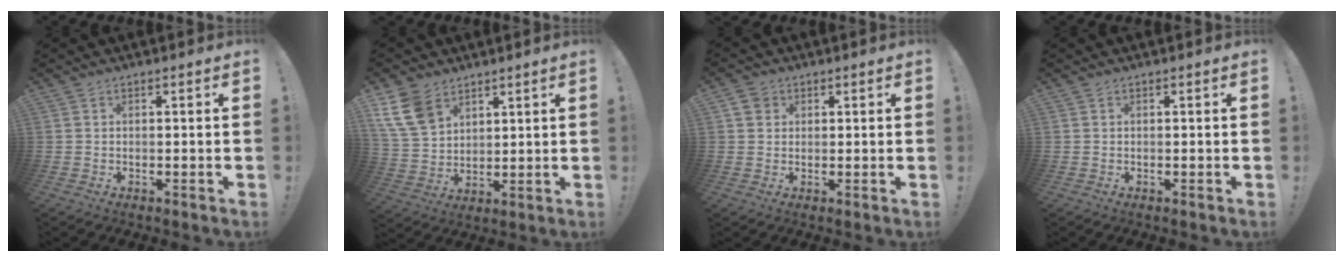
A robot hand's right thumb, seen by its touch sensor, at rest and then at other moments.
{"total": 12.2, "force": [7.1, 8.3, 5.6], "torque": [-0.114, -0.030, 0.146]}
{"total": 3.5, "force": [1.7, 2.8, 1.1], "torque": [-0.014, -0.003, 0.031]}
{"total": 0.0}